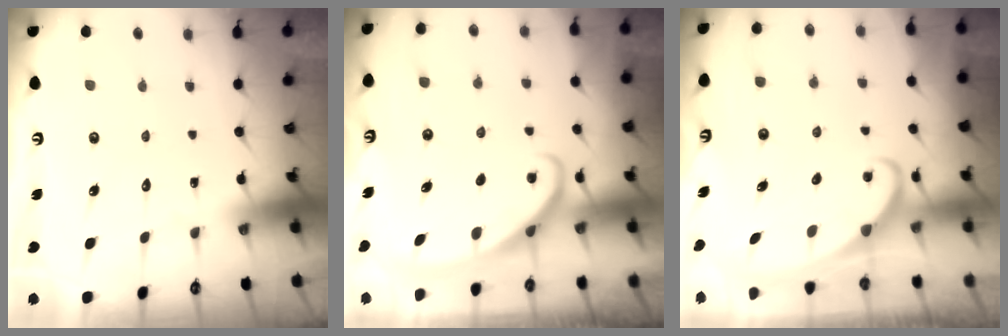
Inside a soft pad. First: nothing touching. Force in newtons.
{"total": 3.0, "press": 2.9, "slide": 0.4}
{"total": 2.3, "press": 2.3, "slide": 0.3}